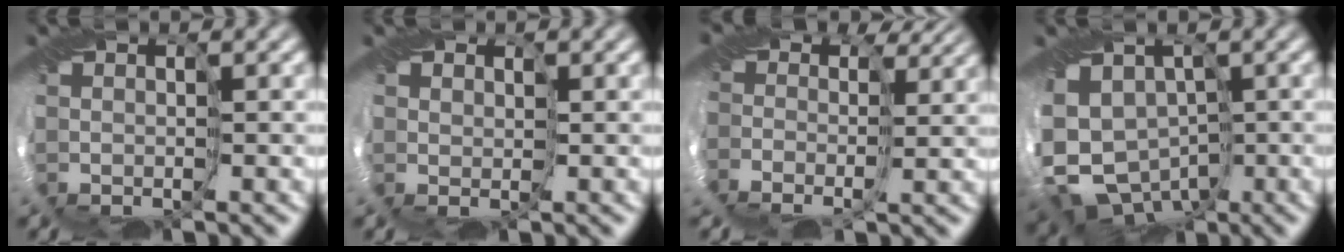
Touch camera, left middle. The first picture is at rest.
{"total": 1.9, "force": [0.9, 1.6, 0.6], "torque": [-0.010, 0.001, 0.008]}
{"total": 7.4, "force": [2.9, 5.3, 4.2], "torque": [-0.081, 0.015, 0.030]}
{"total": 8.8, "force": [-4.9, 6.6, 3.0], "torque": [-0.053, -0.018, -0.073]}